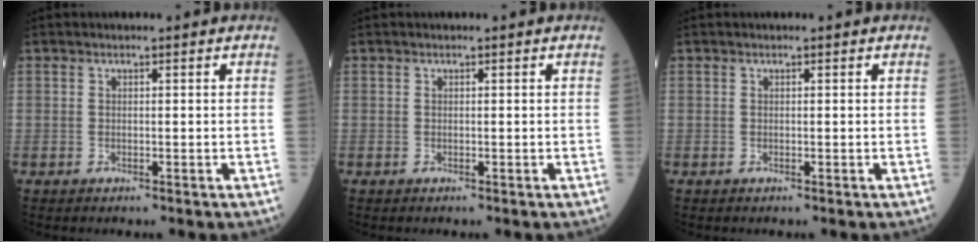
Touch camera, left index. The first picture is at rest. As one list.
[{"total": 0.0}, {"total": 0.0}]